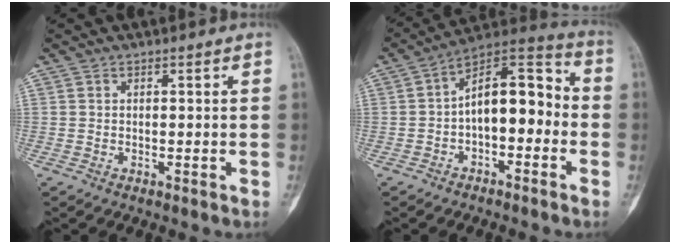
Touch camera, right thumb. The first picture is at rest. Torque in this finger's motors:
{"motor_torque": [0.84, 0.77, 0.14, -0.25, 0.43]}